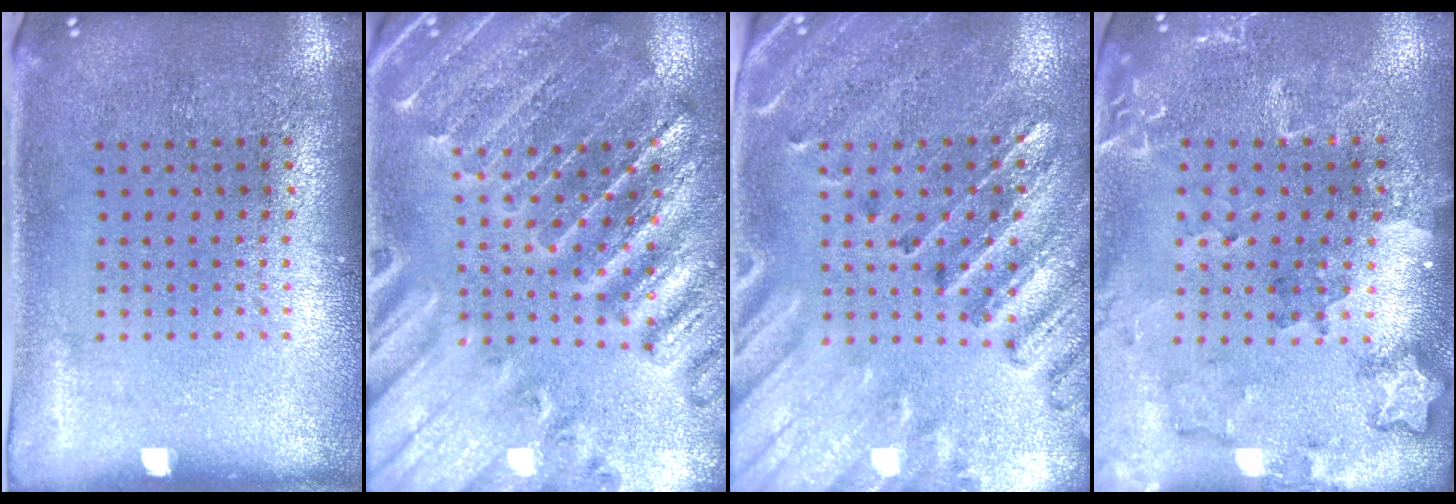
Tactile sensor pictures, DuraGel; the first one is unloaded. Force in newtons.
{"total": 2.8, "press": 2.8, "slide": 0.4}
{"total": 2.9, "press": 2.7, "slide": 1.1}
{"total": 1.8, "press": 1.7, "slide": 0.4}